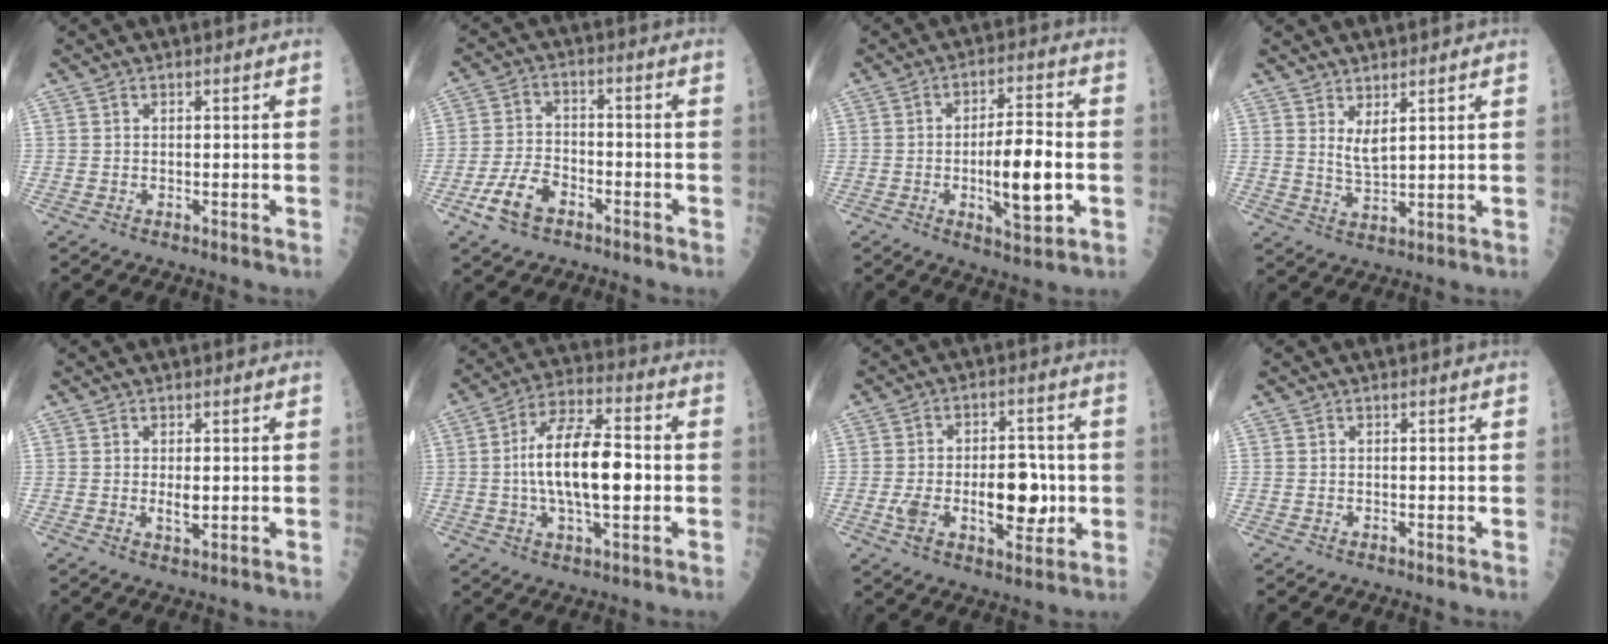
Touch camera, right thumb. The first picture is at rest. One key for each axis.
{"total": 7.8, "fx": -4.3, "fy": 4.4, "fz": 4.9, "tx": -0.095, "ty": 0.026, "tz": -0.079}
{"total": 11.5, "fx": -1.9, "fy": 3.9, "fz": 10.6, "tx": -0.155, "ty": 0.013, "tz": -0.027}
{"total": 3.7, "fx": 2.0, "fy": 1.0, "fz": 3.0, "tx": -0.056, "ty": -0.025, "tz": 0.044}
{"total": 2.4, "fx": 0.1, "fy": 1.0, "fz": 2.2, "tx": -0.035, "ty": -0.005, "tz": 0.003}
{"total": 16.0, "fx": -0.4, "fy": 6.4, "fz": 14.6, "tx": -0.257, "ty": 0.021, "tz": -0.011}
{"total": 14.2, "fx": -1.7, "fy": 7.6, "fz": 11.9, "tx": -0.166, "ty": 0.017, "tz": -0.018}
{"total": 0.0}